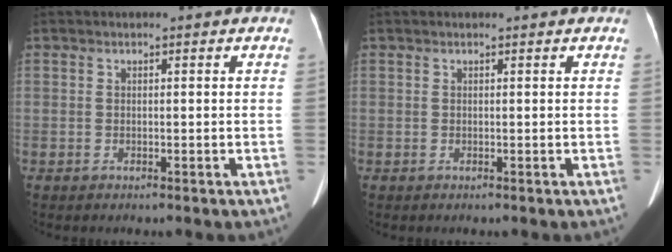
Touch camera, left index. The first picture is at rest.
{"total": 0.0}